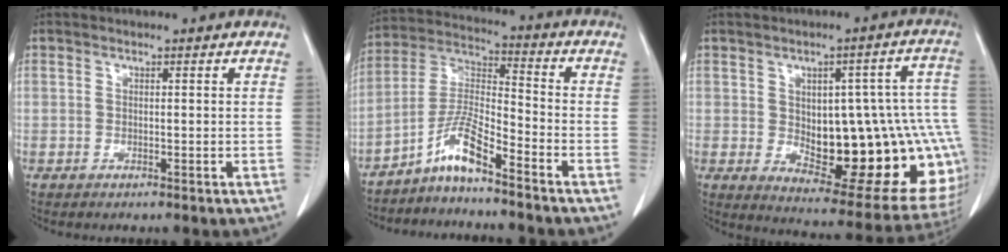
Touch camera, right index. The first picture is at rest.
{"total": 7.7, "force": [-5.6, 0.5, 5.2], "torque": [-0.112, 0.007, -0.111]}
{"total": 22.7, "force": [-2.2, 8.1, 21.1], "torque": [-0.201, 0.028, -0.001]}